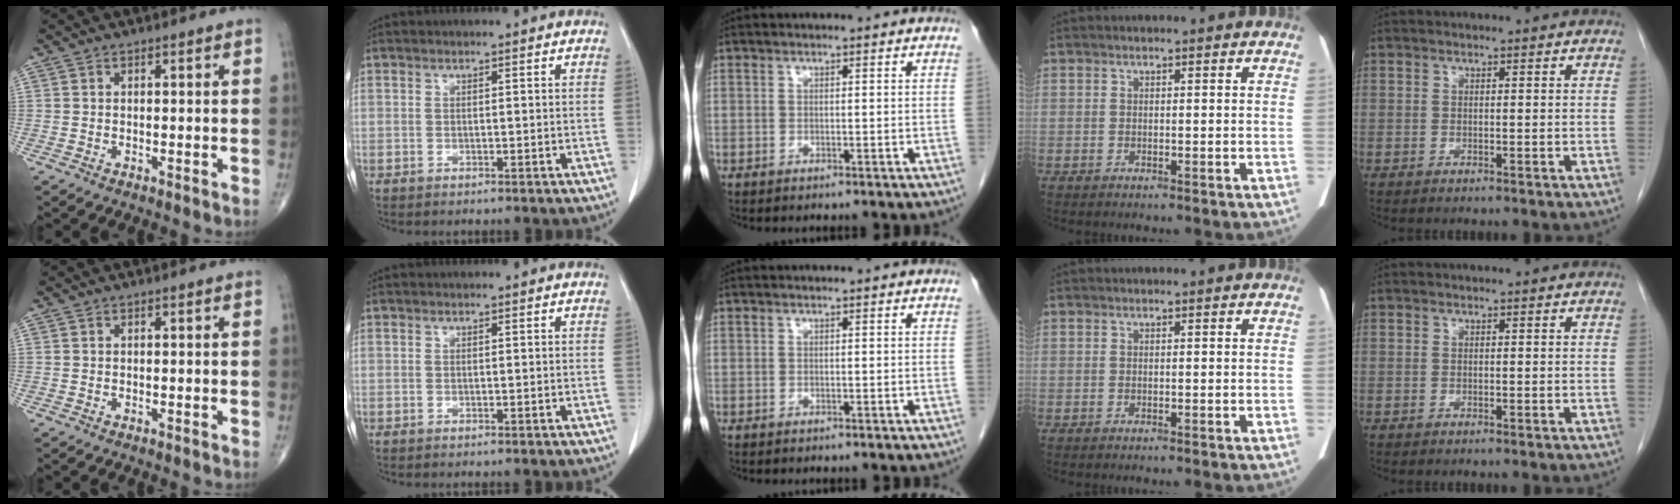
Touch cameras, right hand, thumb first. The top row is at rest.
{}